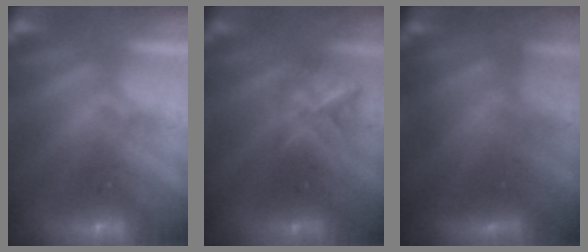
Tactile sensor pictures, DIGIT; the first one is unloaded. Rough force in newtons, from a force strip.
{"total": 2.9}
{"total": 4.6}